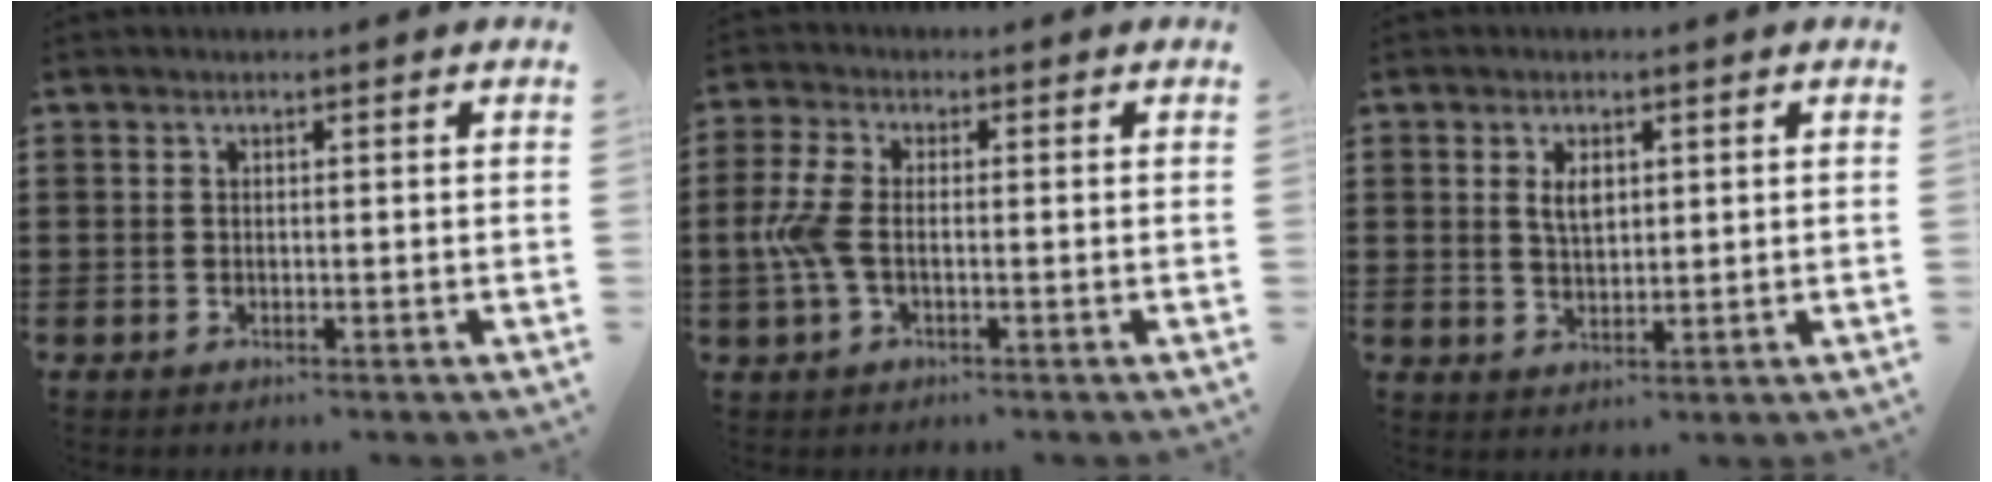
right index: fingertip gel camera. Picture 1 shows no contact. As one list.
[{"total": 5.5, "force": [-0.9, 2.6, 4.8], "torque": [-0.129, -0.007, -0.027]}, {"total": 3.4, "force": [1.1, 1.7, 2.7], "torque": [-0.050, 0.004, 0.017]}]